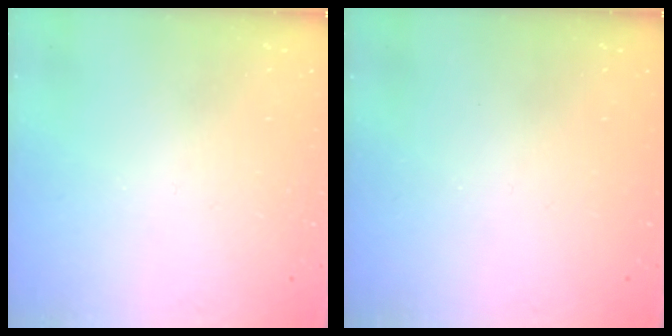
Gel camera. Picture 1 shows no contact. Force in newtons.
{"total": 0.0}